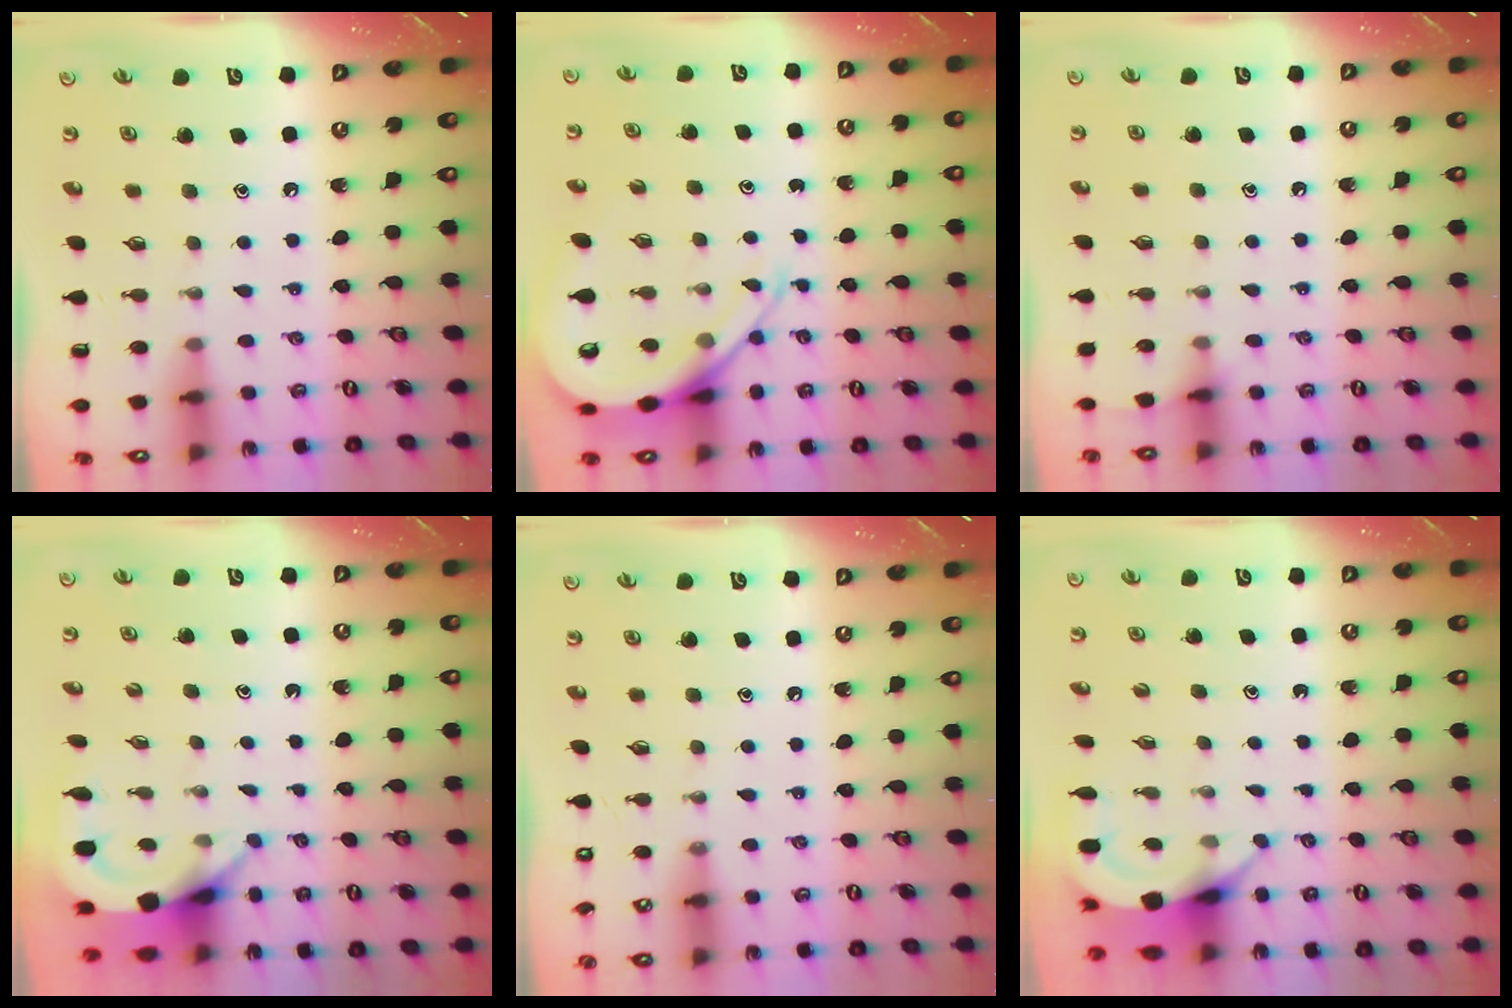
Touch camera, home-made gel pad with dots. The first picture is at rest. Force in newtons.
{"total": 9.9, "press": 9.8, "slide": 1.0}
{"total": 4.3, "press": 4.2, "slide": 0.6}
{"total": 3.8, "press": 3.8, "slide": 0.3}
{"total": 0.0}
{"total": 4.0, "press": 4.0, "slide": 0.5}